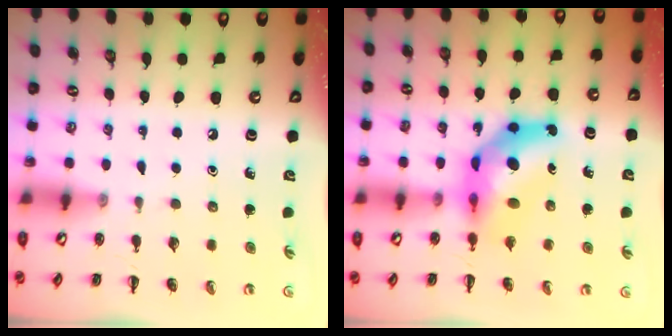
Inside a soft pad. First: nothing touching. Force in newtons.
{"total": 10.2, "press": 9.7, "slide": 3.2}